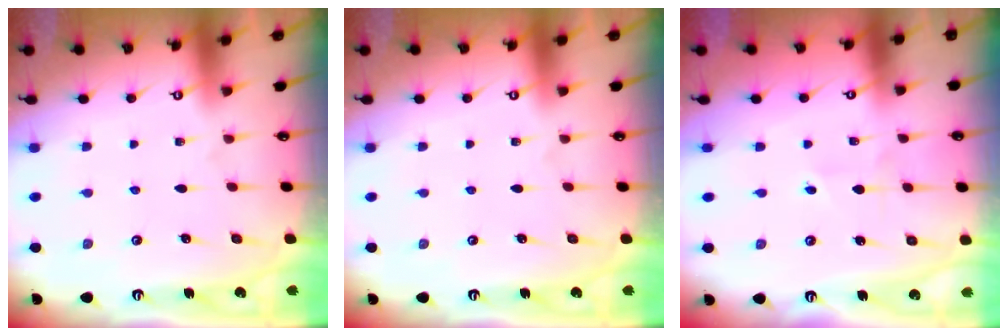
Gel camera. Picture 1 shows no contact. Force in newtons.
{"total": 0.0}
{"total": 1.5, "press": 1.5, "slide": 0.2}